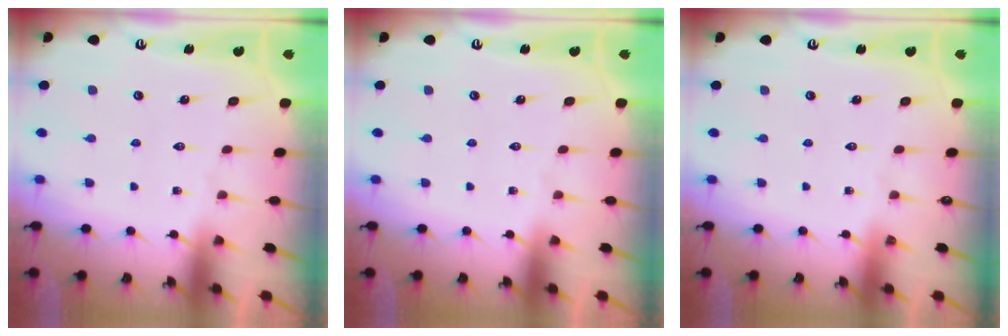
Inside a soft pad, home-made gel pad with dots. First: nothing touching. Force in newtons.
{"total": 0.0}
{"total": 0.0}